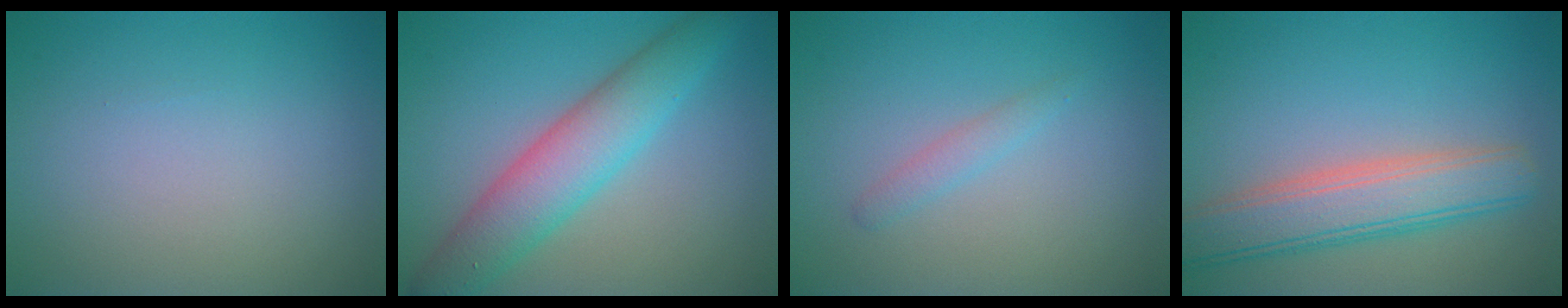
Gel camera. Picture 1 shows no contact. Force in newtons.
{"total": 6.0, "press": 6.0, "slide": 0.1}
{"total": 1.2, "press": 1.2, "slide": 0.0}
{"total": 5.9, "press": 5.9, "slide": 0.6}